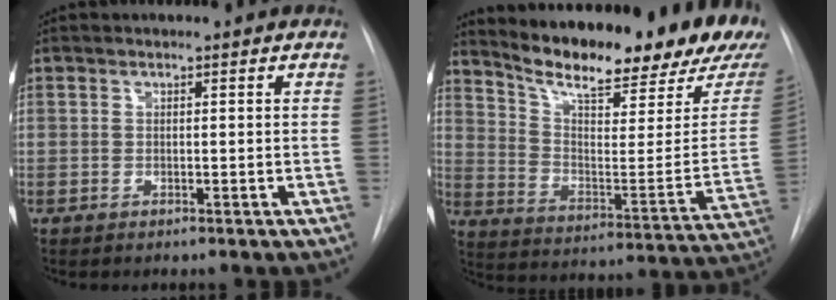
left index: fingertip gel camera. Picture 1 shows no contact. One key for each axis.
{"total": 24.2, "fx": 20.3, "fy": 3.4, "fz": 12.8, "tx": -0.206, "ty": -0.071, "tz": 0.281}